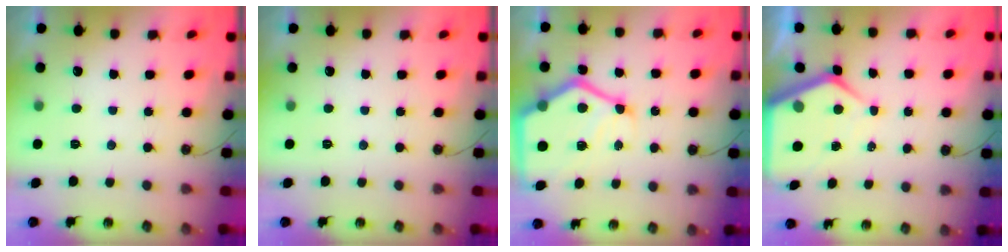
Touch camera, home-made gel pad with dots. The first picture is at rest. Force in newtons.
{"total": 0.0}
{"total": 19.0, "press": 18.9, "slide": 1.9}
{"total": 8.5, "press": 8.5, "slide": 0.7}